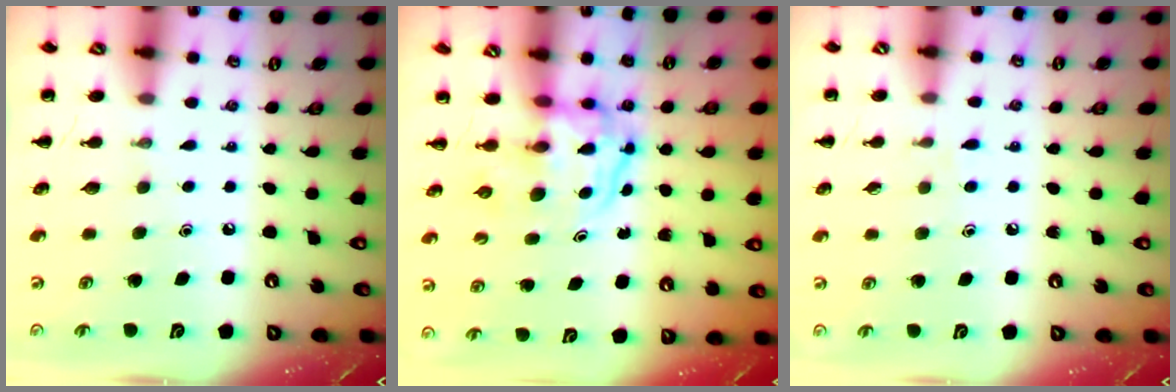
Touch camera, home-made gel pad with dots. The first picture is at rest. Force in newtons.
{"total": 3.8, "press": 3.7, "slide": 0.6}
{"total": 5.3, "press": 4.9, "slide": 2.0}